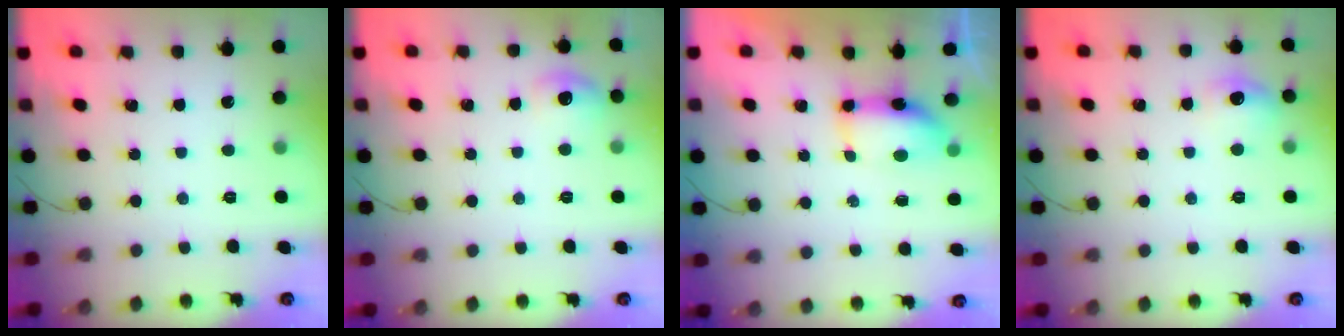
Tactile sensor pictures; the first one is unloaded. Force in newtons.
{"total": 7.9, "press": 6.9, "slide": 3.9}
{"total": 7.9, "press": 7.4, "slide": 2.8}
{"total": 7.7, "press": 7.6, "slide": 1.1}